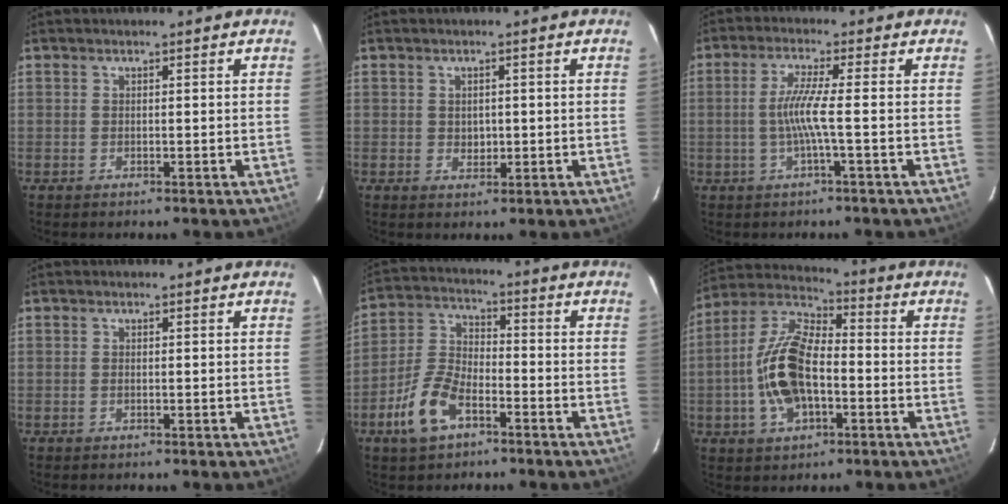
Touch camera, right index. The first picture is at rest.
{"total": 2.1, "force": [0.0, 1.8, 1.0], "torque": [-0.013, 0.000, 0.003]}
{"total": 5.2, "force": [-1.1, -1.0, 5.0], "torque": [-0.108, -0.003, -0.019]}
{"total": 0.0}
{"total": 10.6, "force": [-5.8, 5.2, 7.2], "torque": [-0.158, 0.007, -0.112]}
{"total": 14.3, "force": [-3.1, 7.4, 11.9], "torque": [-0.248, 0.012, -0.059]}